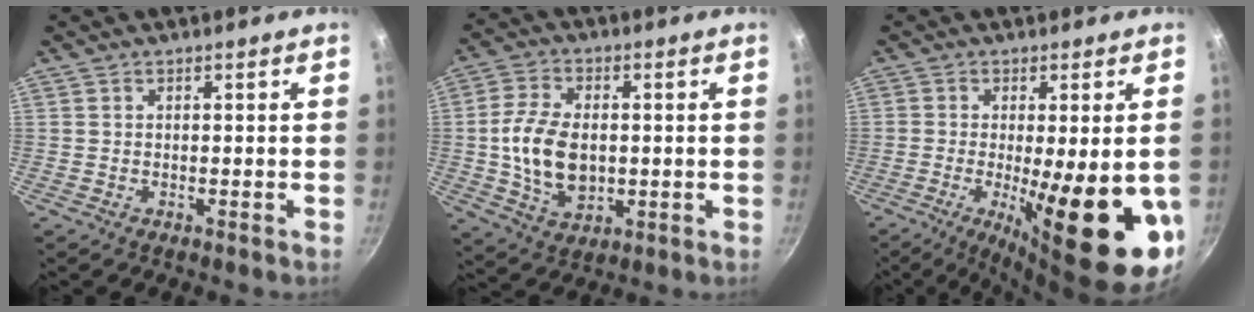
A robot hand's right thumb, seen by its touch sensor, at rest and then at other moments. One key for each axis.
{"total": 12.0, "fx": -0.2, "fy": 7.8, "fz": 9.1, "tx": -0.161, "ty": 0.002, "tz": -0.002}
{"total": 20.4, "fx": -4.3, "fy": 5.8, "fz": 19.1, "tx": -0.263, "ty": -0.022, "tz": -0.048}